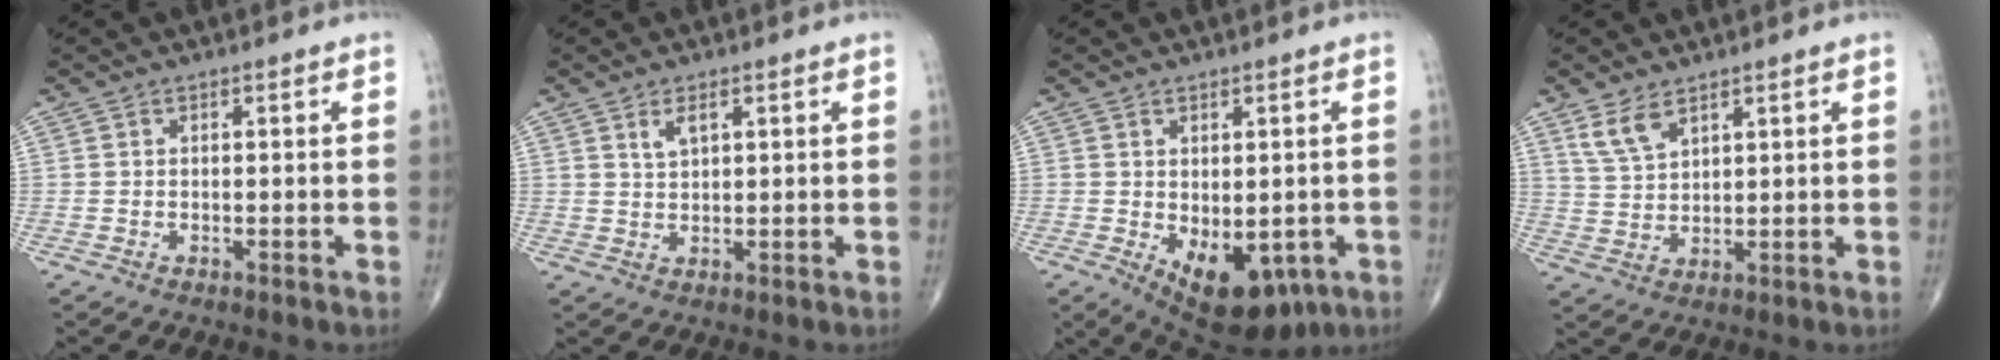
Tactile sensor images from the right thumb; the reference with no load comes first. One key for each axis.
{"total": 2.9, "fx": 1.5, "fy": 1.3, "fz": 2.1, "tx": -0.037, "ty": -0.005, "tz": 0.031}
{"total": 12.6, "fx": -4.3, "fy": 6.9, "fz": 9.6, "tx": -0.119, "ty": -0.006, "tz": -0.043}
{"total": 5.1, "fx": 3.4, "fy": 2.3, "fz": 3.0, "tx": -0.056, "ty": -0.015, "tz": 0.076}